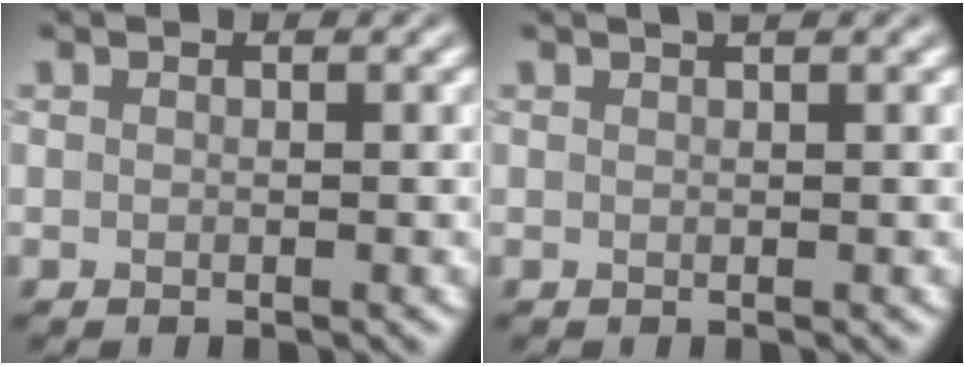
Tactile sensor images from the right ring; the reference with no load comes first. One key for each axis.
{"total": 0.9, "fx": 0.7, "fy": 0.2, "fz": 0.6, "tx": -0.002, "ty": 0.001, "tz": 0.006}